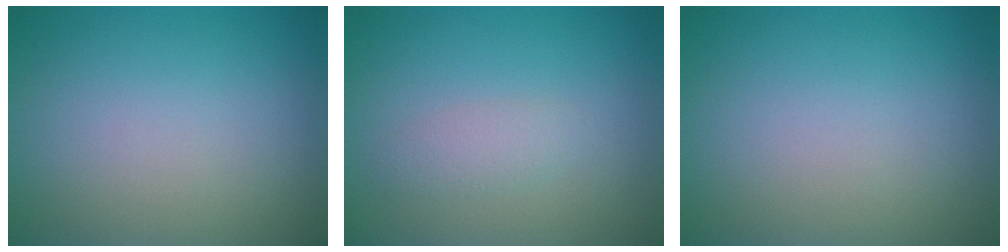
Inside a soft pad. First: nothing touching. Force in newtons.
{"total": 1.4, "press": 1.4, "slide": 0.1}
{"total": 0.0}